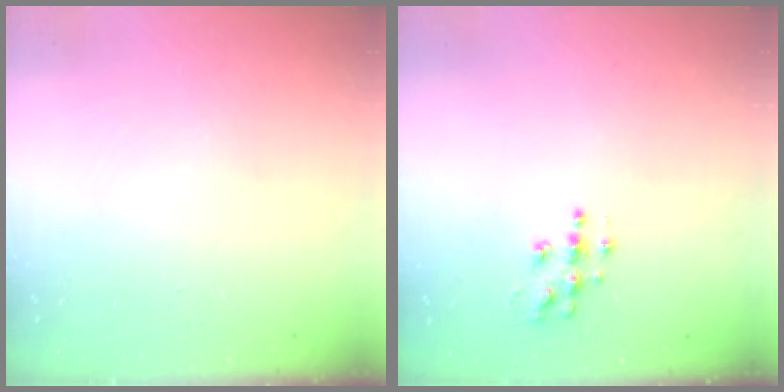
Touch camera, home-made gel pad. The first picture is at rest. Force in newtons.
{"total": 6.2, "press": 6.2, "slide": 0.2}